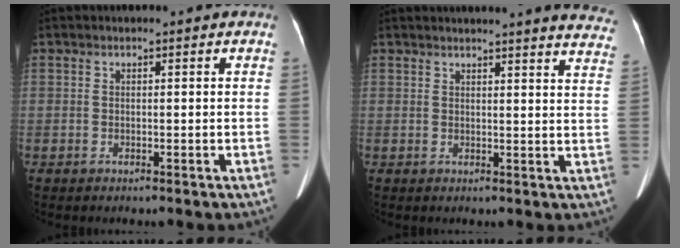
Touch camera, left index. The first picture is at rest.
{"total": 17.4, "force": [16.6, 1.2, 5.4], "torque": [-0.054, -0.053, 0.169]}